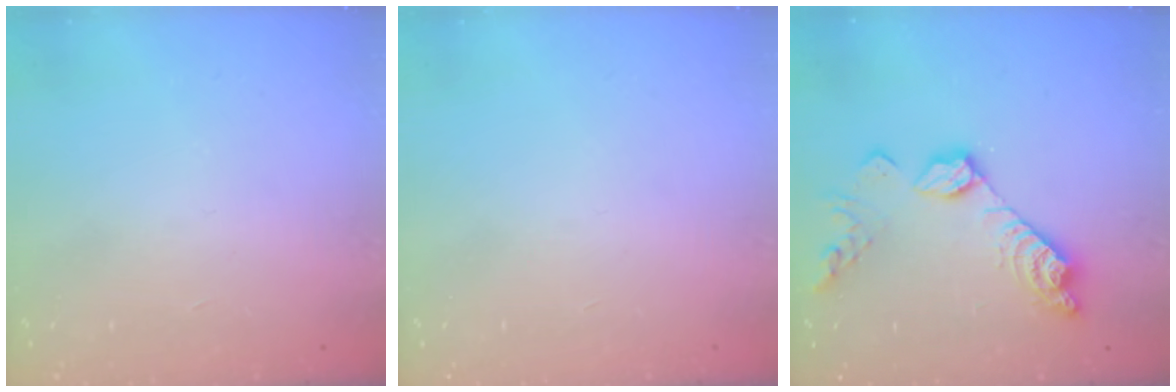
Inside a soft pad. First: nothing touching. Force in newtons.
{"total": 0.0}
{"total": 13.6, "press": 13.5, "slide": 0.5}